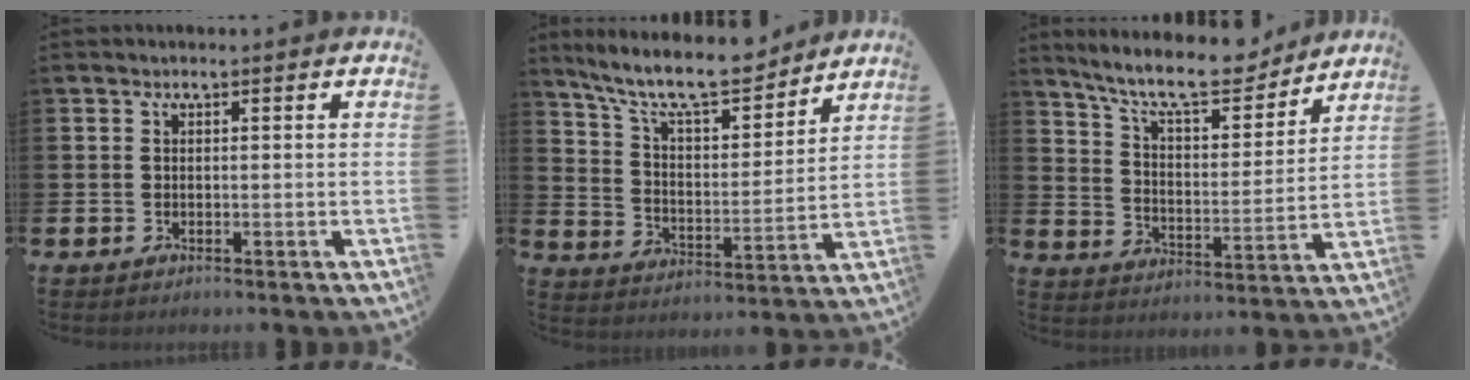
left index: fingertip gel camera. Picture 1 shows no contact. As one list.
[{"total": 11.2, "force": [9.9, 2.6, 4.6], "torque": [-0.116, -0.062, 0.173]}, {"total": 11.2, "force": [9.9, 2.7, 4.5], "torque": [-0.105, -0.062, 0.171]}]